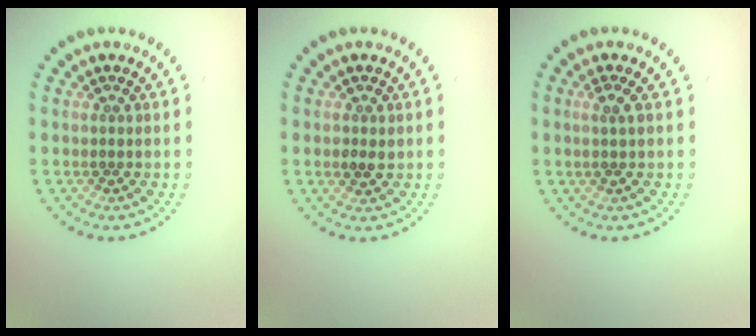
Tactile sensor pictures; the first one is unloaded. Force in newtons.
{"total": 1.5, "press": 1.5, "slide": 0.3}
{"total": 1.3, "press": 1.1, "slide": 0.7}